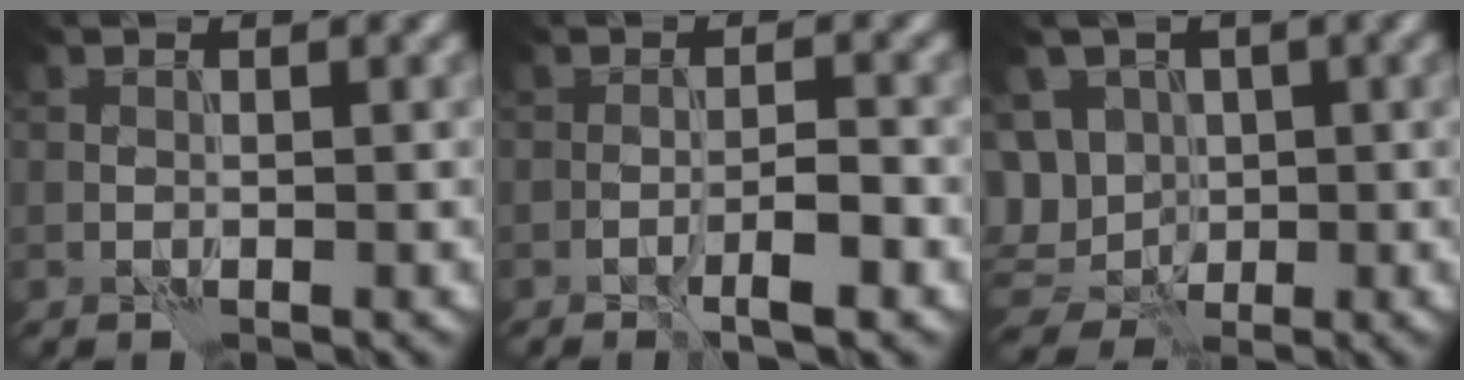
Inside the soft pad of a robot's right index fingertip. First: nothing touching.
{"total": 2.8, "force": [-1.4, 0.4, 2.4], "torque": [-0.040, 0.005, -0.025]}
{"total": 8.7, "force": [0.1, 7.6, 4.2], "torque": [-0.083, 0.016, -0.027]}